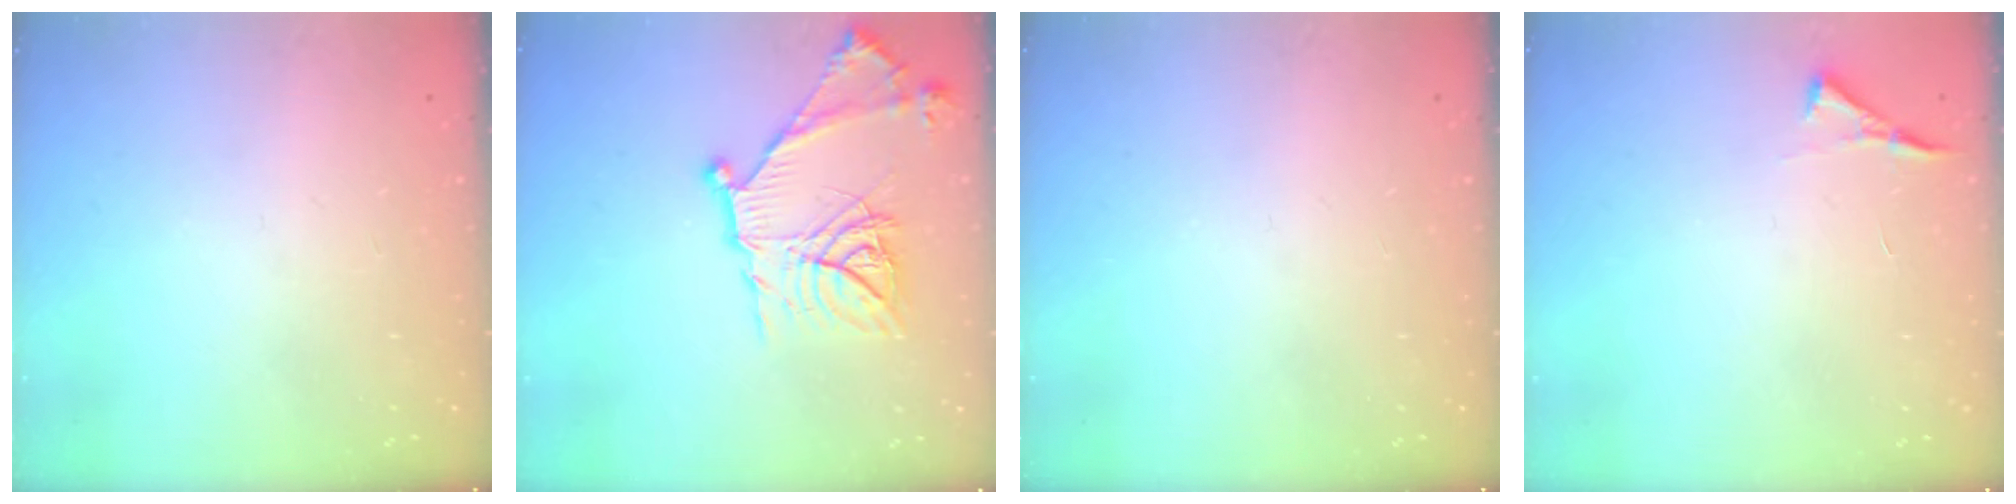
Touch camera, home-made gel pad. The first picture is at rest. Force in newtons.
{"total": 17.4, "press": 17.4, "slide": 0.5}
{"total": 0.0}
{"total": 3.5, "press": 3.5, "slide": 0.5}